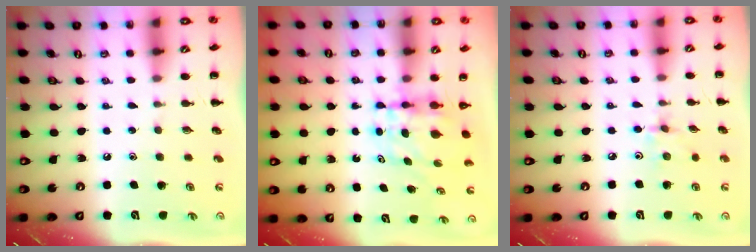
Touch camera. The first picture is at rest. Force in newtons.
{"total": 6.0, "press": 5.9, "slide": 1.0}
{"total": 2.9, "press": 2.7, "slide": 0.9}